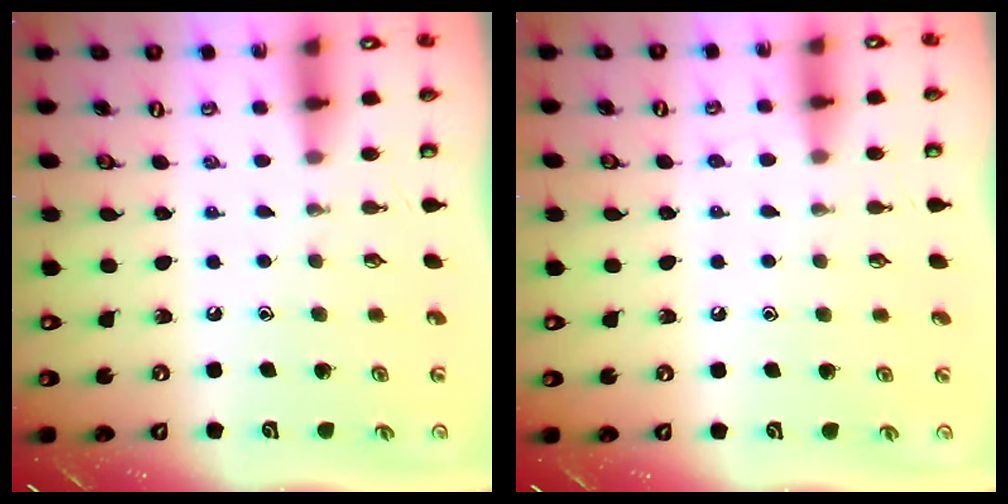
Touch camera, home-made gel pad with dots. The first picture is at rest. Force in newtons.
{"total": 3.6, "press": 3.5, "slide": 0.5}